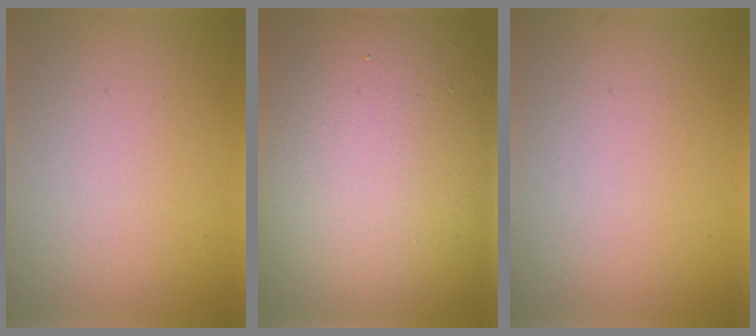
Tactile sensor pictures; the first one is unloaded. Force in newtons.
{"total": 20.1, "press": 20.1, "slide": 0.9}
{"total": 0.0}